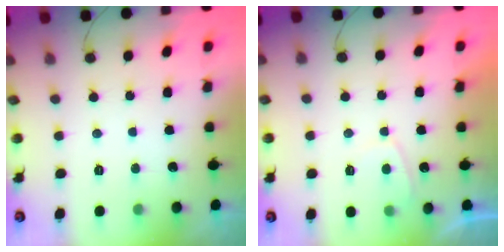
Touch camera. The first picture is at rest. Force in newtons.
{"total": 2.4, "press": 2.3, "slide": 0.7}